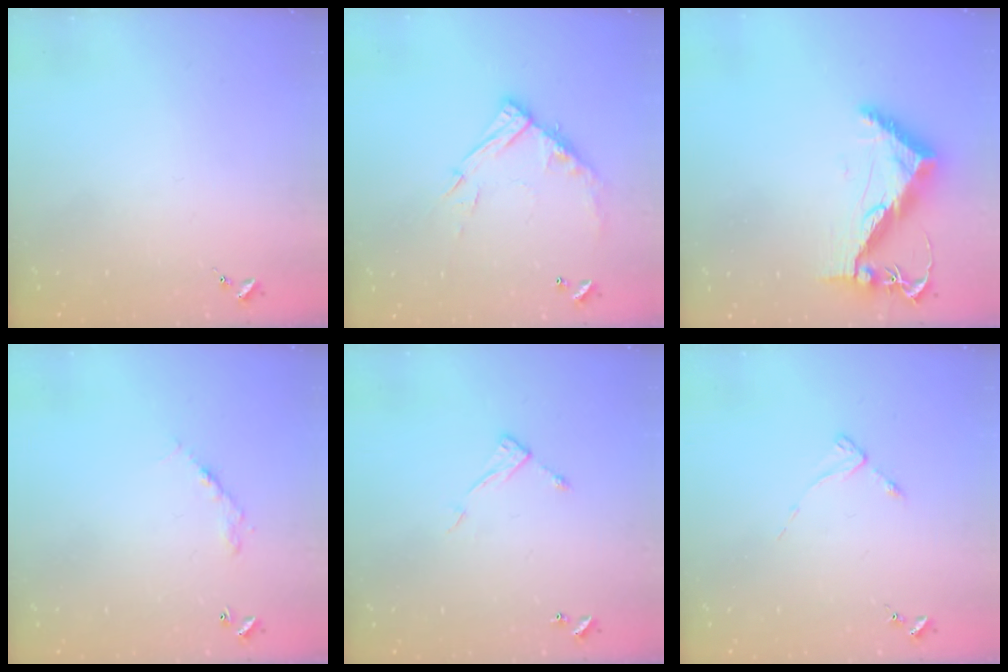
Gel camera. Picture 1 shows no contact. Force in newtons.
{"total": 13.3, "press": 13.2, "slide": 1.2}
{"total": 10.7, "press": 10.6, "slide": 1.3}
{"total": 5.1, "press": 5.1, "slide": 0.4}
{"total": 6.5, "press": 6.5, "slide": 0.3}
{"total": 2.8, "press": 2.8, "slide": 0.3}